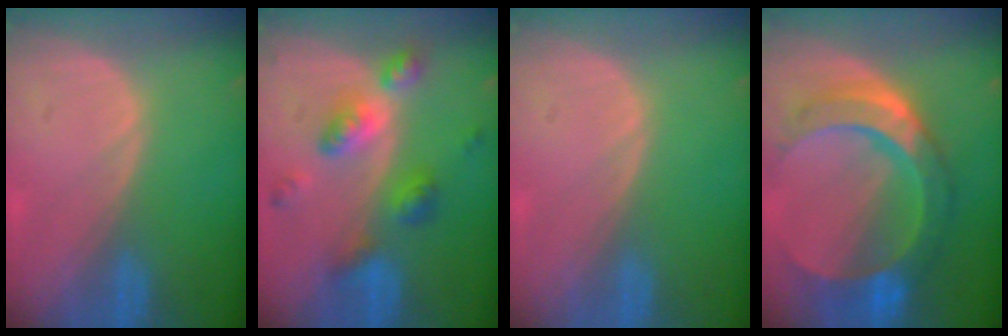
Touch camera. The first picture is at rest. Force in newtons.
{"total": 7.2, "press": 7.2, "slide": 0.6}
{"total": 0.0}
{"total": 11.0, "press": 11.0, "slide": 1.1}